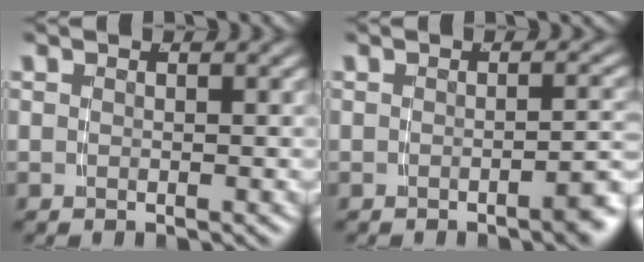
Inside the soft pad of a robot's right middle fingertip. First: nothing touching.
{"total": 2.2, "force": [-1.5, 0.1, 1.6], "torque": [-0.018, 0.007, -0.028]}